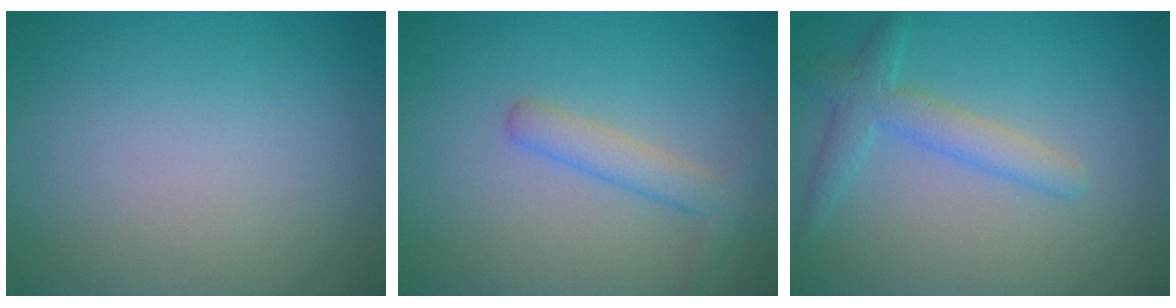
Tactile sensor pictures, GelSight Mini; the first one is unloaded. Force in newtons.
{"total": 2.6, "press": 2.6, "slide": 0.1}
{"total": 3.1, "press": 3.1, "slide": 0.2}